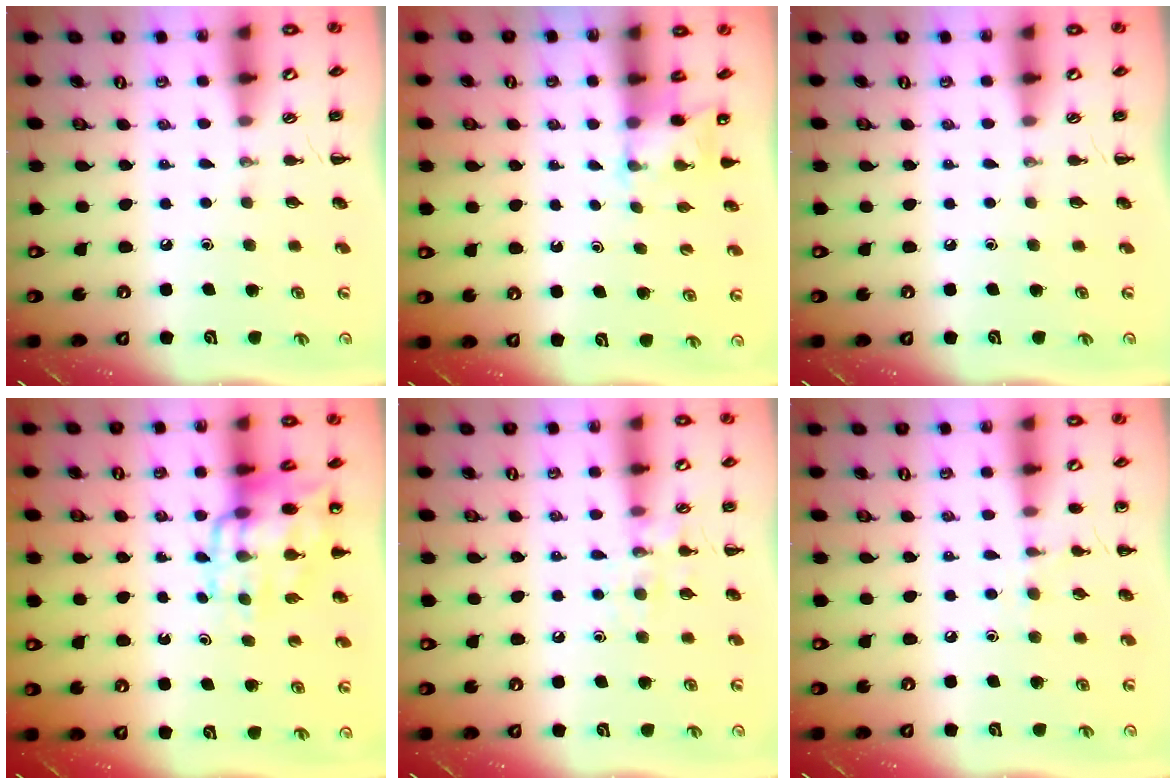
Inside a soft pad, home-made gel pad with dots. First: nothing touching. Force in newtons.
{"total": 2.8, "press": 2.7, "slide": 0.9}
{"total": 0.0}
{"total": 13.0, "press": 12.6, "slide": 2.9}
{"total": 8.2, "press": 8.1, "slide": 0.8}
{"total": 6.4, "press": 6.1, "slide": 1.9}